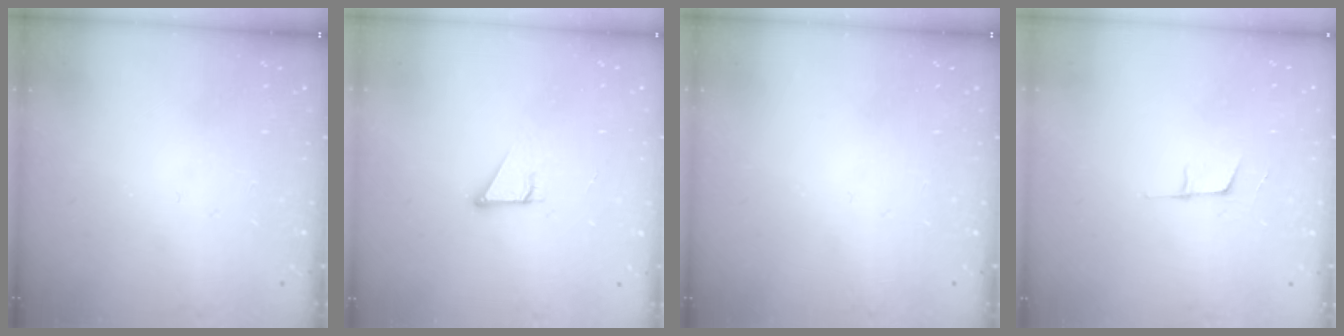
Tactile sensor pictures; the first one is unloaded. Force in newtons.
{"total": 2.9, "press": 2.9, "slide": 0.2}
{"total": 0.0}
{"total": 5.1, "press": 4.3, "slide": 2.6}